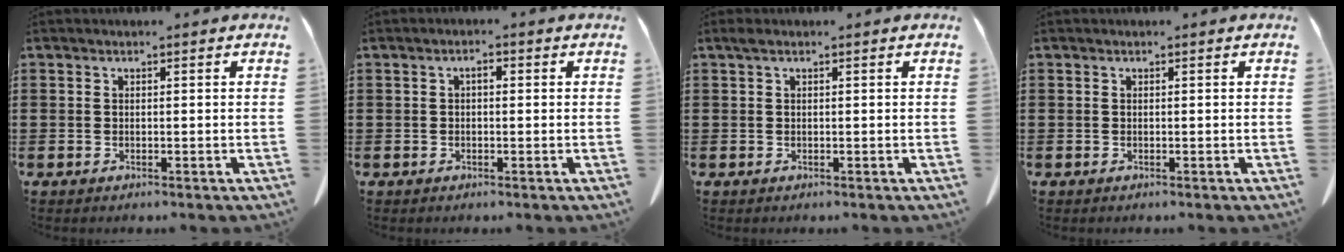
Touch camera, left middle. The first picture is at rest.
{"total": 1.6, "force": [-0.2, 0.7, 1.4], "torque": [-0.030, 0.002, -0.004]}
{"total": 0.7, "force": [0.3, 0.1, 0.6], "torque": [-0.014, 0.001, 0.005]}
{"total": 0.0}